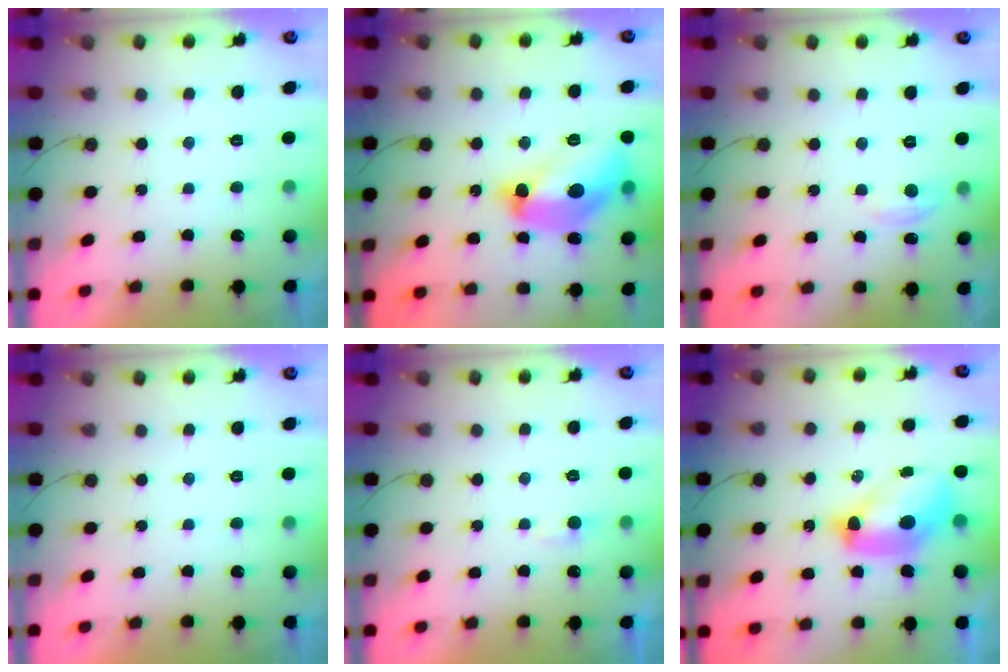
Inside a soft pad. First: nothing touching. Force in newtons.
{"total": 16.1, "press": 16.1, "slide": 1.8}
{"total": 2.7, "press": 2.7, "slide": 0.3}
{"total": 0.0}
{"total": 2.7, "press": 2.7, "slide": 0.3}
{"total": 11.3, "press": 11.2, "slide": 1.1}